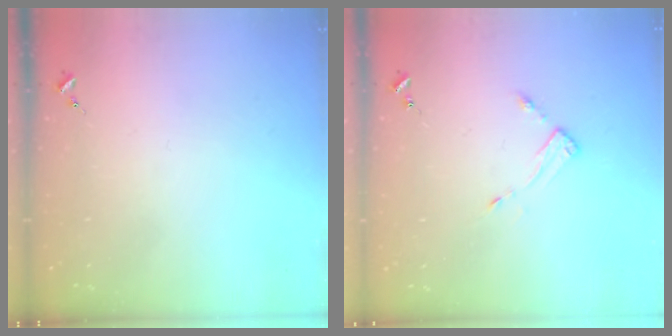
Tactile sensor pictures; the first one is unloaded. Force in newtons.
{"total": 3.7, "press": 3.6, "slide": 0.4}